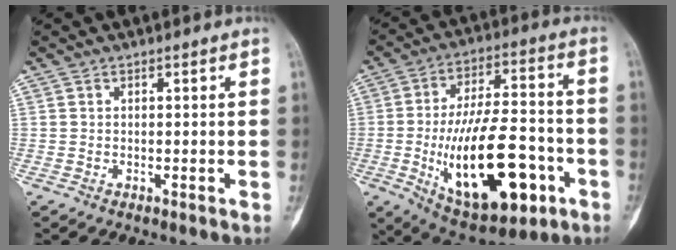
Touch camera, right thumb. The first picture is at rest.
{"total": 24.2, "force": [-7.1, 11.0, 20.3], "torque": [-0.328, 0.026, -0.094]}